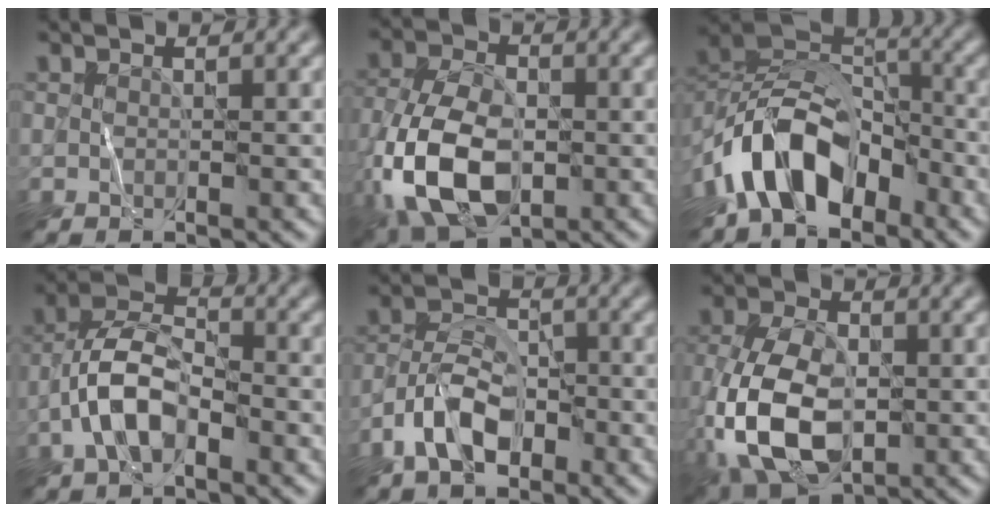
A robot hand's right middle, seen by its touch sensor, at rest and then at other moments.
{"total": 11.4, "force": [-3.6, 6.5, 8.6], "torque": [-0.201, -0.019, -0.080]}
{"total": 9.3, "force": [-5.3, 5.0, 5.7], "torque": [-0.091, 0.016, -0.109]}
{"total": 5.4, "force": [-2.3, 2.7, 4.1], "torque": [-0.075, 0.015, -0.050]}
{"total": 5.3, "force": [-2.8, 2.9, 3.4], "torque": [-0.058, 0.007, -0.060]}
{"total": 10.7, "force": [-2.8, 6.2, 8.3], "torque": [-0.189, -0.017, -0.059]}